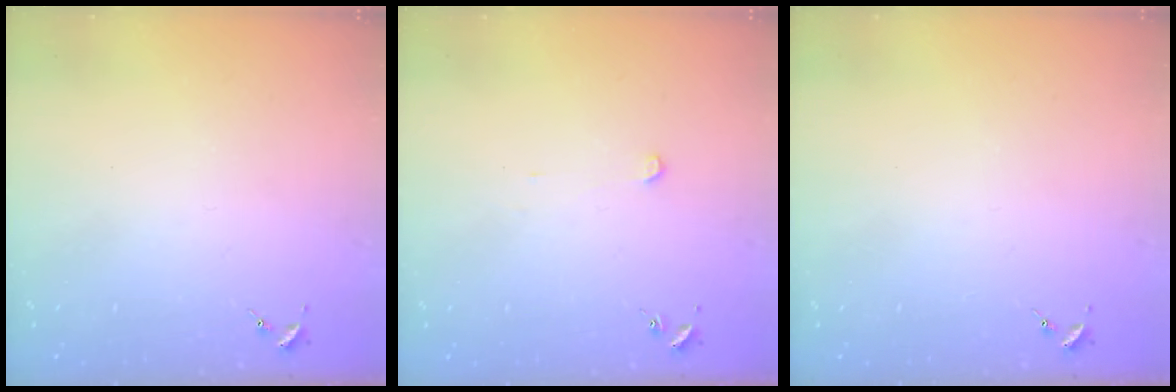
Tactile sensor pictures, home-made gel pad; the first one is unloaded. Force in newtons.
{"total": 2.5, "press": 2.5, "slide": 0.1}
{"total": 0.0}